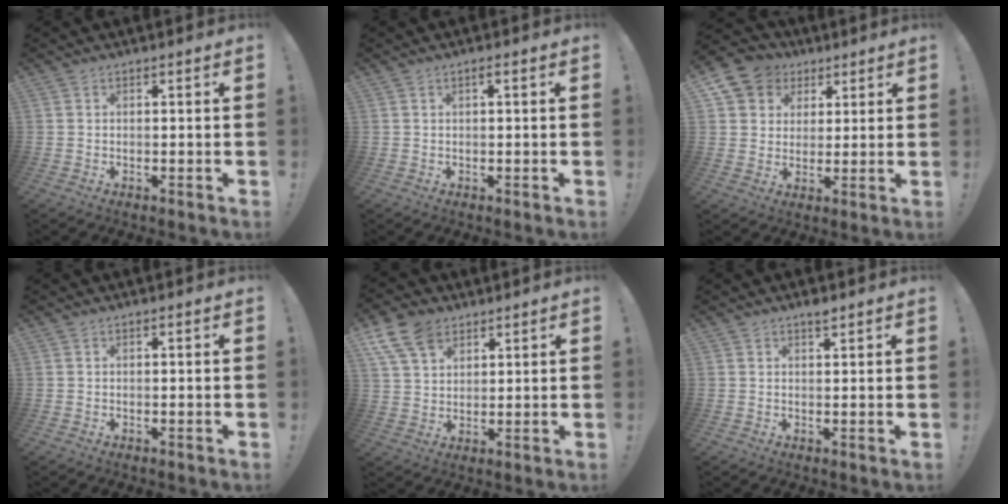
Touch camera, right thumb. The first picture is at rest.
{"total": 1.2, "force": [0.3, 0.1, 1.2], "torque": [-0.017, -0.002, 0.002]}
{"total": 8.8, "force": [3.6, 7.7, 2.1], "torque": [-0.025, -0.025, 0.074]}
{"total": 0.0}
{"total": 10.8, "force": [6.5, 6.9, 5.2], "torque": [-0.095, -0.025, 0.129]}
{"total": 2.1, "force": [1.7, 0.2, 1.2], "torque": [-0.011, -0.008, 0.027]}